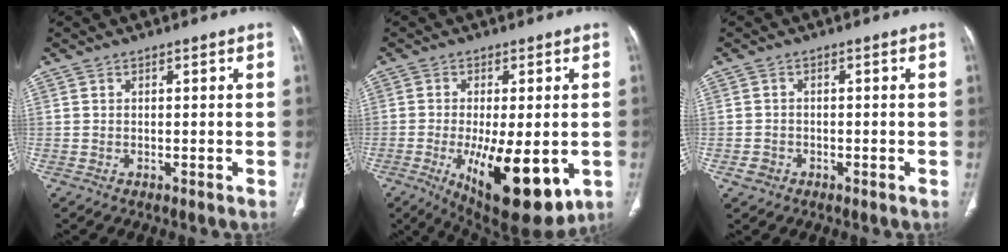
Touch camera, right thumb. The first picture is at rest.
{"total": 17.3, "force": [-4.9, 6.6, 15.2], "torque": [-0.218, -0.022, -0.054]}
{"total": 2.0, "force": [-0.9, 1.7, 0.6], "torque": [-0.008, 0.009, -0.015]}